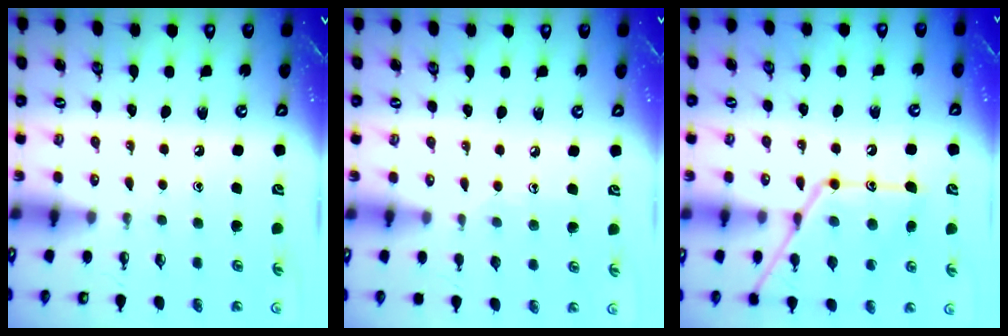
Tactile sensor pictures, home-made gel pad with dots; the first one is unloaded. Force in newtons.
{"total": 5.3, "press": 5.3, "slide": 0.5}
{"total": 17.3, "press": 17.3, "slide": 1.3}